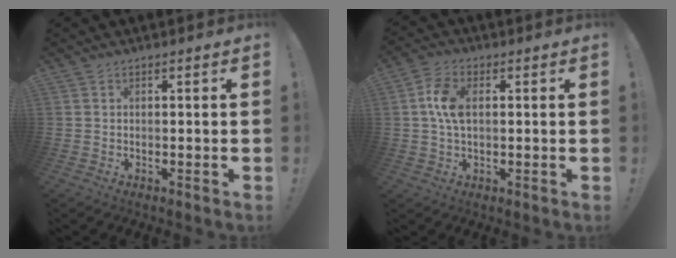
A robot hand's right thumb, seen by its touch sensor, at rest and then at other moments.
{"total": 7.9, "force": [1.3, 4.6, 6.3], "torque": [-0.117, 0.002, 0.022]}